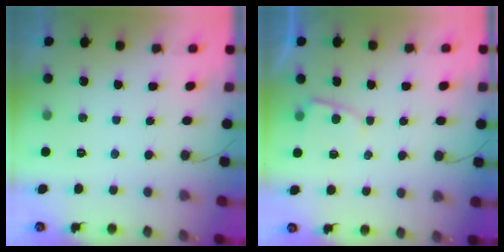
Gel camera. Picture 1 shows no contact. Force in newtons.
{"total": 2.6, "press": 2.6, "slide": 0.2}